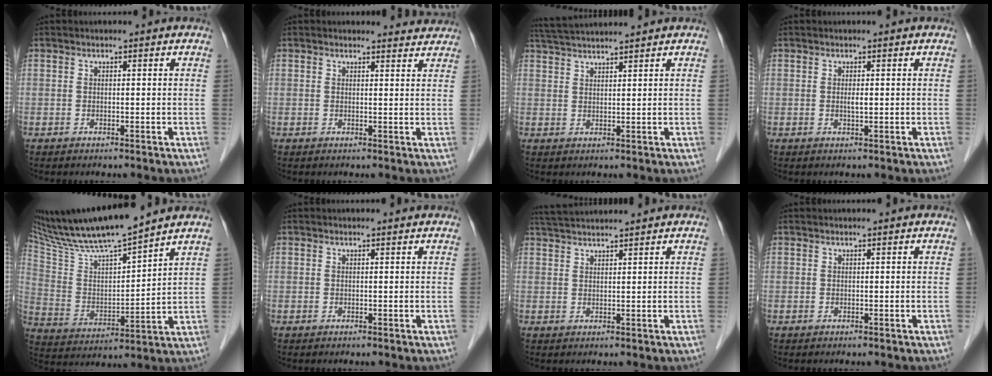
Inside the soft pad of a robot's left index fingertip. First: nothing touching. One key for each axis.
{"total": 3.8, "fx": 3.7, "fy": 0.7, "fz": -0.1, "tx": 0.000, "ty": -0.003, "tz": 0.031}
{"total": 7.6, "fx": 7.1, "fy": -0.6, "fz": 2.7, "tx": -0.051, "ty": 0.034, "tz": 0.121}
{"total": 0.8, "fx": 0.2, "fy": 0.1, "fz": 0.7, "tx": -0.018, "ty": -0.002, "tz": 0.003}
{"total": 16.7, "fx": 14.9, "fy": 0.0, "fz": 7.5, "tx": -0.146, "ty": 0.005, "tz": 0.276}
{"total": 0.9, "fx": 0.9, "fy": 0.0, "fz": 0.1, "tx": -0.009, "ty": 0.001, "tz": 0.010}
{"total": 7.0, "fx": 6.6, "fy": -0.3, "fz": 2.5, "tx": -0.046, "ty": 0.036, "tz": 0.111}
{"total": 0.6, "fx": 0.5, "fy": 0.0, "fz": 0.2, "tx": -0.003, "ty": 0.009, "tz": 0.011}